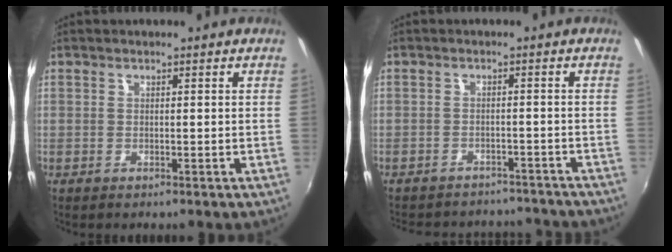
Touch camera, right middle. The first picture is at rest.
{"total": 13.3, "force": [-11.7, 5.0, 3.8], "torque": [-0.091, 0.023, -0.144]}